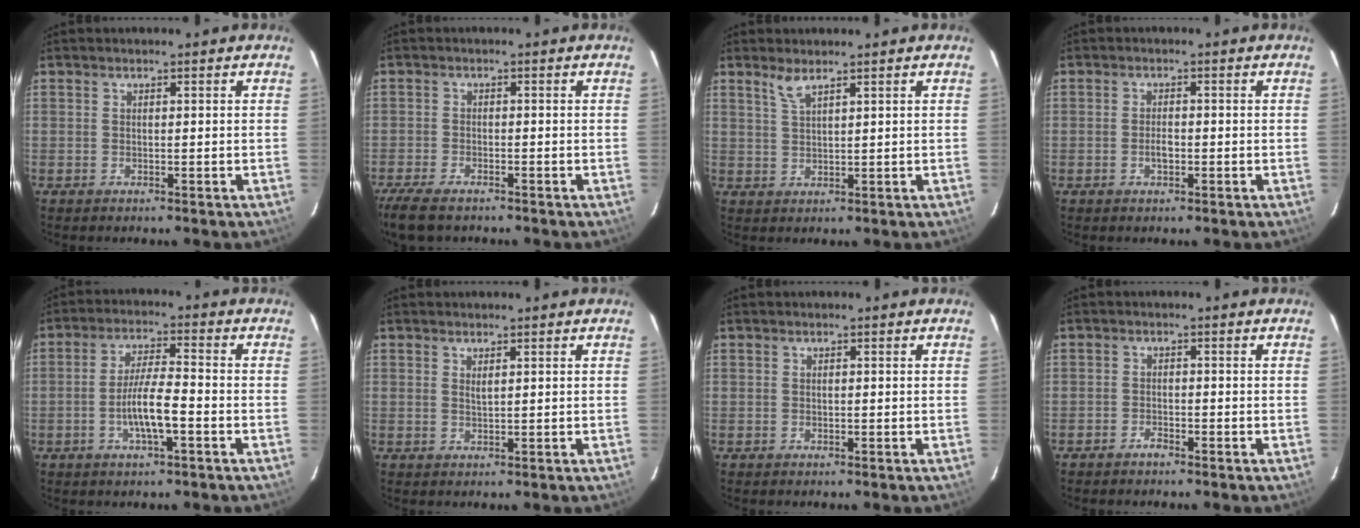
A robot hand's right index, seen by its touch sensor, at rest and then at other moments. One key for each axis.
{"total": 7.3, "fx": -5.8, "fy": 2.3, "fz": 3.7, "tx": -0.104, "ty": -0.028, "tz": -0.112}
{"total": 2.6, "fx": 2.0, "fy": 0.3, "fz": 1.6, "tx": -0.035, "ty": 0.000, "tz": 0.042}
{"total": 1.9, "fx": -0.7, "fy": 1.0, "fz": 1.6, "tx": -0.031, "ty": 0.001, "tz": -0.012}
{"total": 7.2, "fx": -2.7, "fy": 1.1, "fz": 6.6, "tx": -0.129, "ty": -0.002, "tz": -0.047}
{"total": 1.1, "fx": 0.6, "fy": 0.3, "fz": 0.9, "tx": -0.016, "ty": 0.000, "tz": 0.011}
{"total": 0.0}
{"total": 1.7, "fx": -1.5, "fy": 0.6, "fz": 0.4, "tx": -0.014, "ty": 0.002, "tz": -0.031}